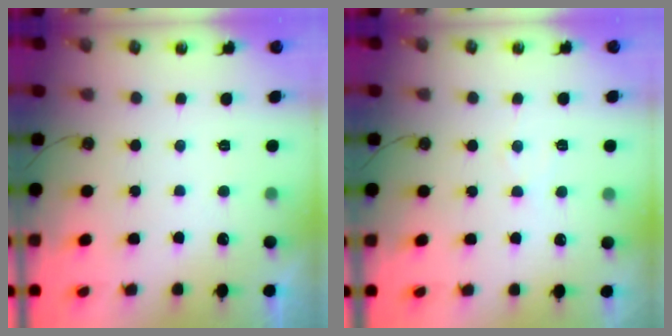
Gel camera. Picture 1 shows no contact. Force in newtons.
{"total": 4.8, "press": 4.8, "slide": 0.7}